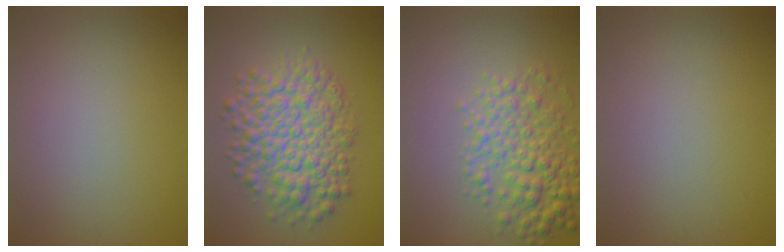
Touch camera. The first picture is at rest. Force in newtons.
{"total": 7.7, "press": 7.7, "slide": 0.1}
{"total": 5.0, "press": 5.0, "slide": 0.2}
{"total": 0.0}